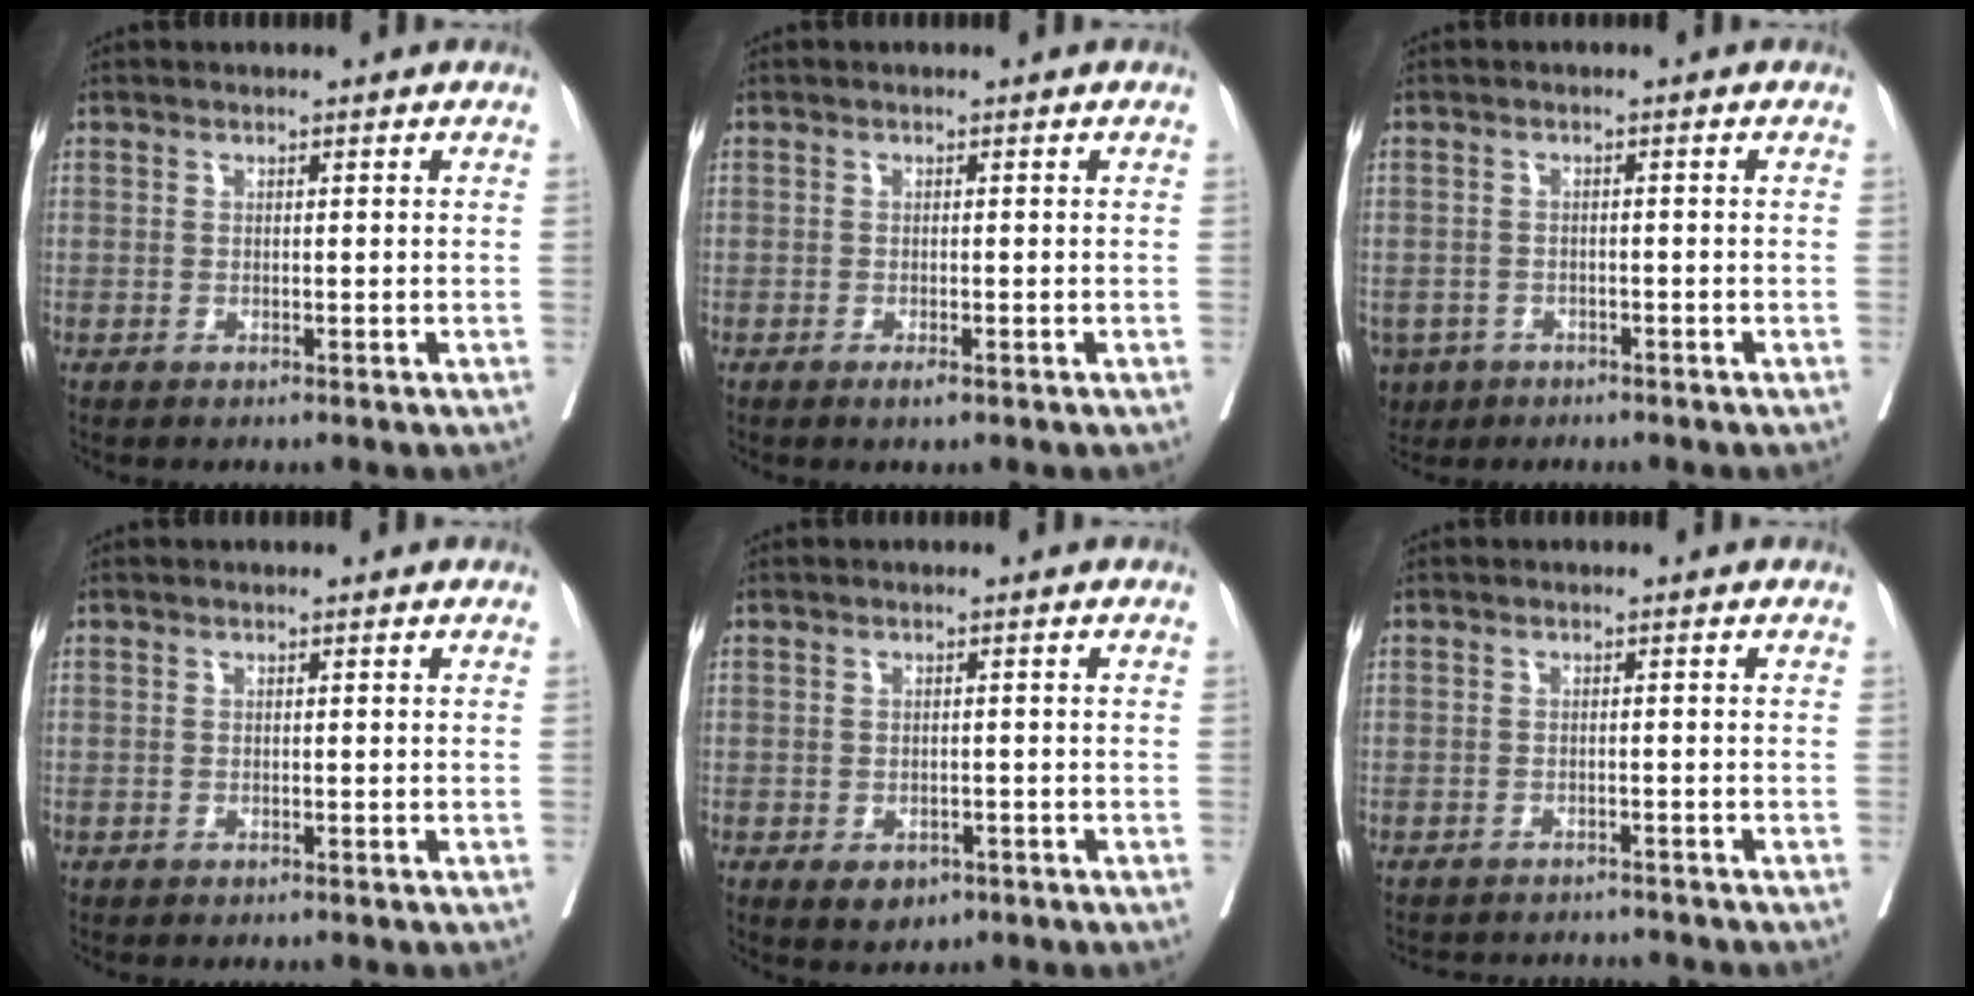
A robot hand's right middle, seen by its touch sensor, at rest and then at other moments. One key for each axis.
{"total": 1.1, "fx": -0.7, "fy": 0.2, "fz": 0.9, "tx": -0.014, "ty": -0.002, "tz": -0.010}
{"total": 5.0, "fx": -3.2, "fy": 3.7, "fz": 1.1, "tx": -0.021, "ty": 0.003, "tz": -0.050}
{"total": 0.0}
{"total": 3.3, "fx": -1.8, "fy": 2.2, "fz": 1.7, "tx": -0.017, "ty": 0.000, "tz": -0.014}
{"total": 5.8, "fx": -5.7, "fy": 1.1, "fz": 0.5, "tx": 0.000, "ty": 0.001, "tz": -0.075}